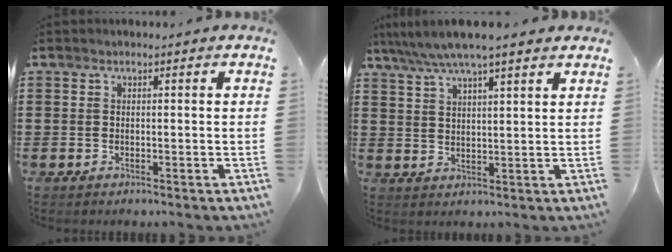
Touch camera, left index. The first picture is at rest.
{"total": 5.9, "force": [4.9, 0.1, 3.3], "torque": [-0.077, -0.014, 0.085]}